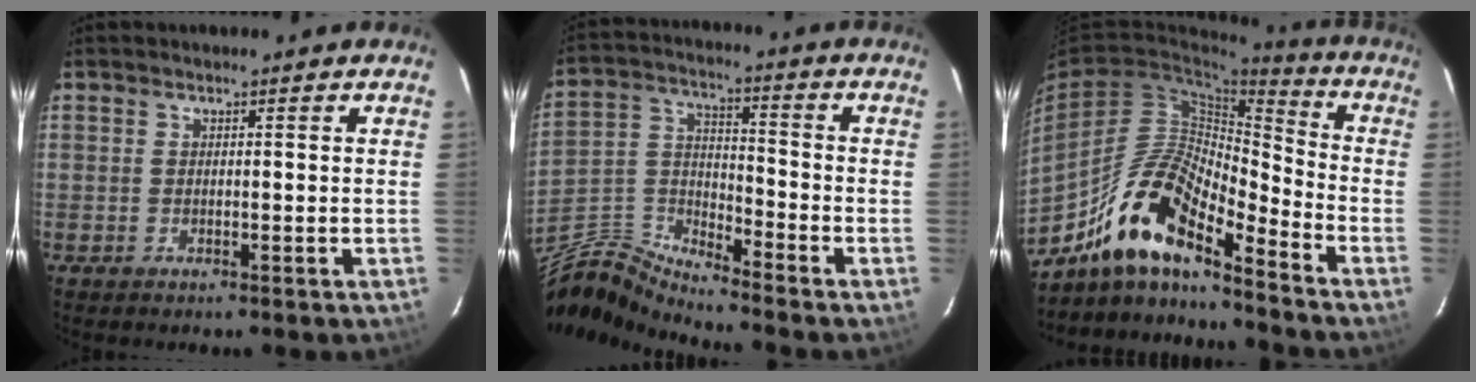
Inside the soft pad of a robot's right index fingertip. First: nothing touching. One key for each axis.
{"total": 6.9, "fx": -6.4, "fy": 1.1, "fz": 2.3, "tx": -0.064, "ty": 0.013, "tz": -0.145}
{"total": 15.0, "fx": -11.2, "fy": 3.4, "fz": 9.3, "tx": -0.170, "ty": 0.005, "tz": -0.218}